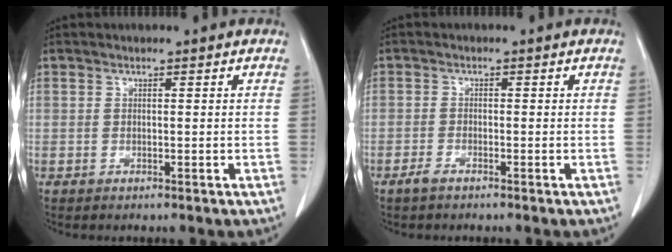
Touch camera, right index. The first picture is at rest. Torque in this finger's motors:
{"motor_torque": [0.03, 0.01, 0.00, 0.02]}